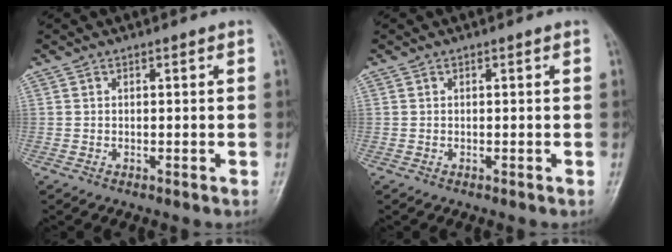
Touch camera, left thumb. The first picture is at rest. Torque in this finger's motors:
{"motor_torque": [0.00, 0.00, 0.03, -0.03, 0.00]}